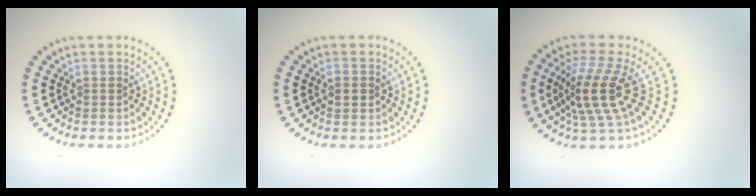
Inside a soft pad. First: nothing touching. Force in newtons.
{"total": 1.2, "press": 1.2, "slide": 0.1}
{"total": 4.5, "press": 3.3, "slide": 3.0}